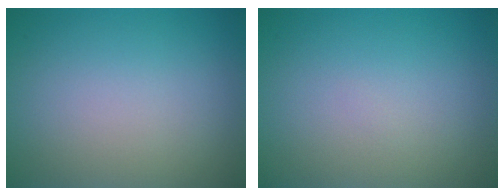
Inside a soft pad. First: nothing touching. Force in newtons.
{"total": 0.0}